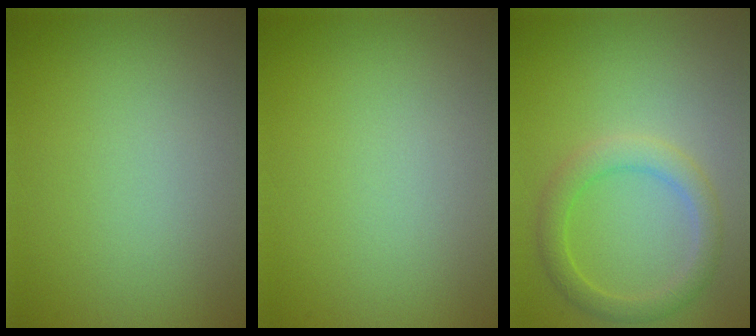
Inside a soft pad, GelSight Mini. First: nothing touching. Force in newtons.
{"total": 0.0}
{"total": 2.8, "press": 2.8, "slide": 0.1}